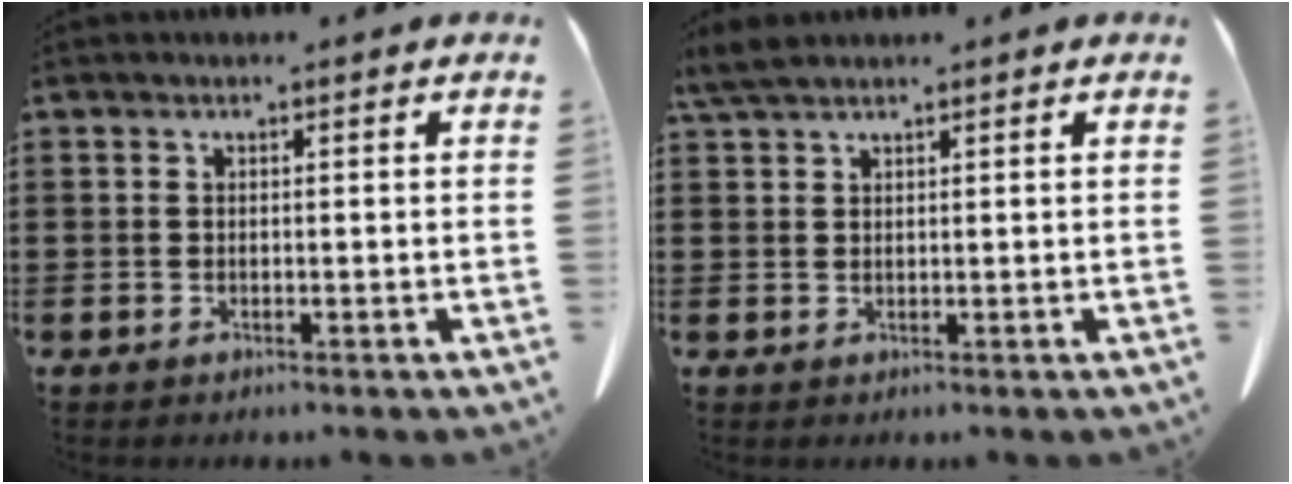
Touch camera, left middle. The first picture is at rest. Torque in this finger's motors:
{"motor_torque": [0.13, 0.08, 0.04, 0.01]}